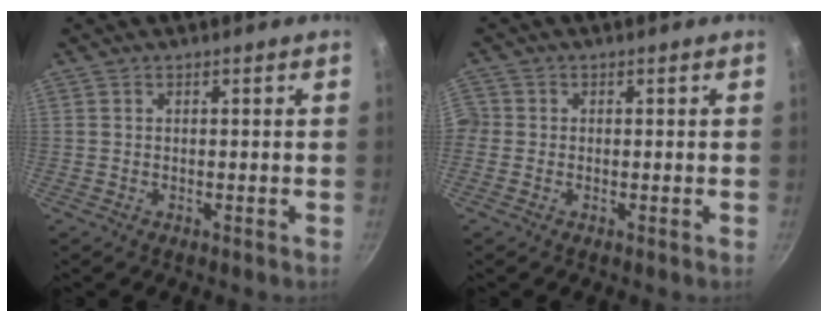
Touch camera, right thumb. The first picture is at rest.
{"total": 2.2, "force": [-0.6, 2.1, 0.5], "torque": [-0.005, 0.004, -0.018]}